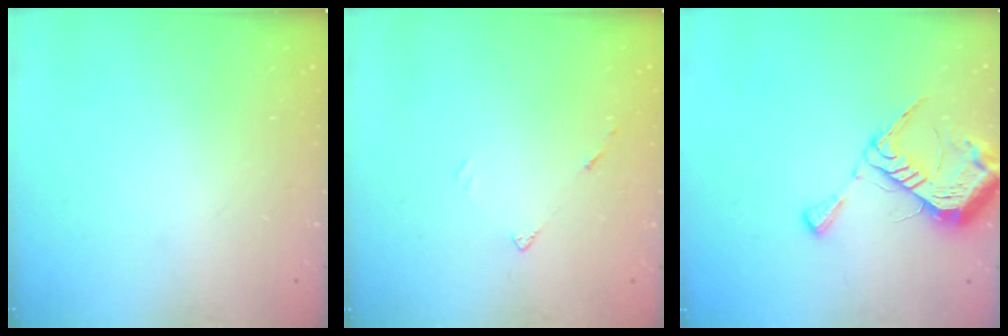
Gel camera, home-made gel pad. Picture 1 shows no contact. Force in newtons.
{"total": 4.0, "press": 4.0, "slide": 0.6}
{"total": 12.0, "press": 12.0, "slide": 1.3}